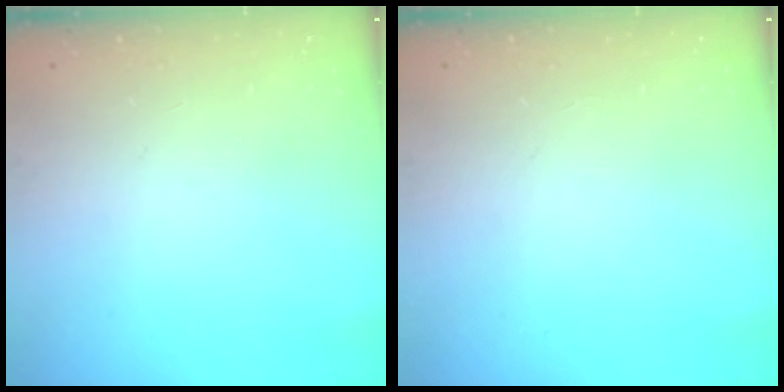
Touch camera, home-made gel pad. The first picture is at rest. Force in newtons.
{"total": 0.0}